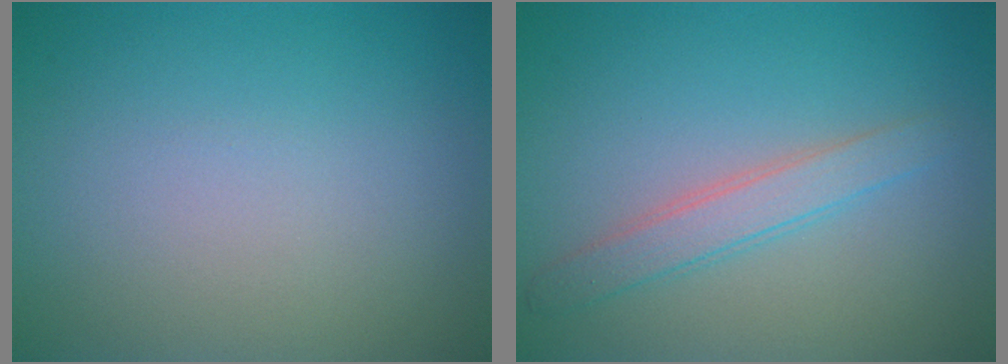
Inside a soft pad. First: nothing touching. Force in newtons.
{"total": 2.4, "press": 2.4, "slide": 0.2}